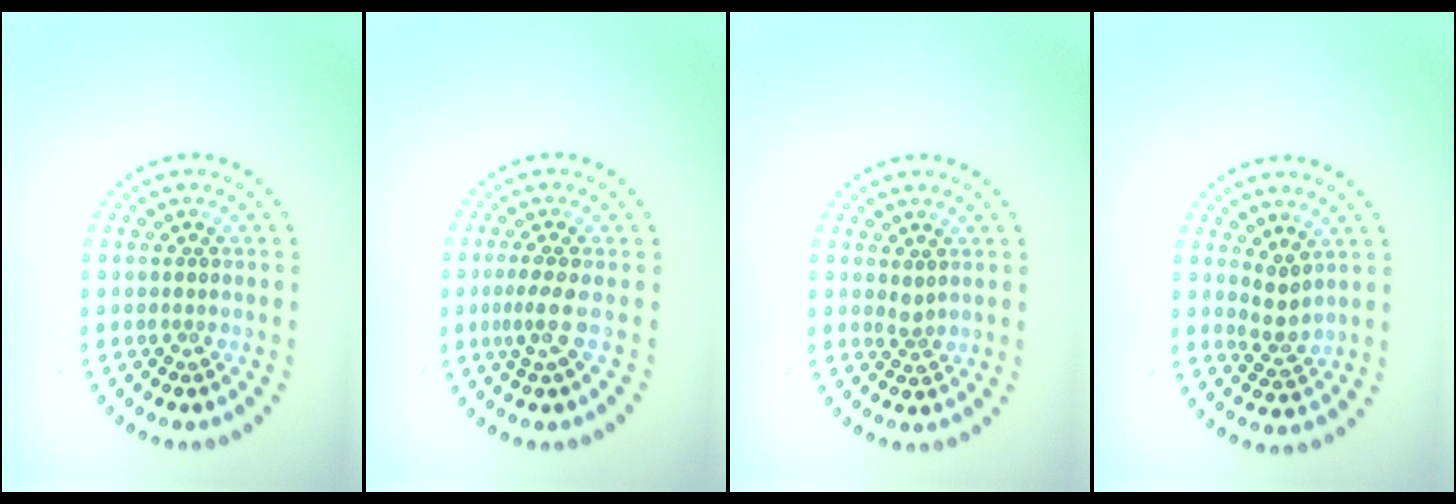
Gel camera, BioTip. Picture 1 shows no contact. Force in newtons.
{"total": 2.1, "press": 1.5, "slide": 1.5}
{"total": 0.9, "press": 0.6, "slide": 0.8}
{"total": 2.2, "press": 1.6, "slide": 1.5}